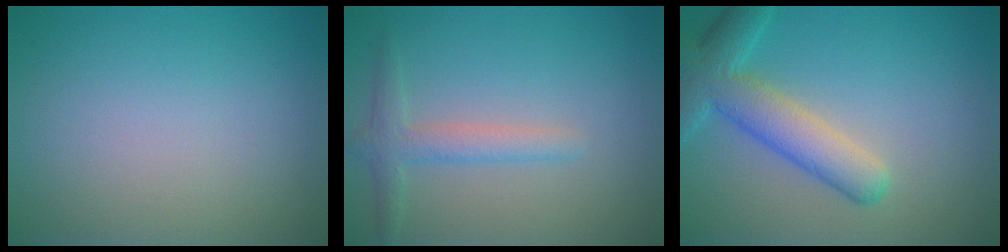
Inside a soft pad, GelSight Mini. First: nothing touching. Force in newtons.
{"total": 2.4, "press": 2.4, "slide": 0.1}
{"total": 5.5, "press": 5.5, "slide": 0.3}